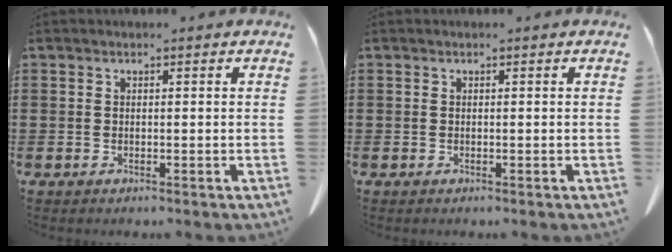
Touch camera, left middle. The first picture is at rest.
{"total": 0.0}